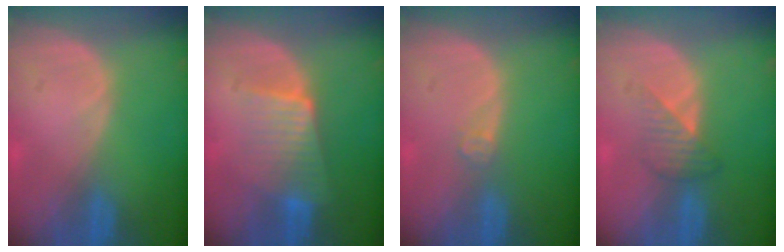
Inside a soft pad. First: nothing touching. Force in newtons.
{"total": 6.2, "press": 5.9, "slide": 1.8}
{"total": 1.5, "press": 1.2, "slide": 0.9}
{"total": 3.5, "press": 3.2, "slide": 1.4}